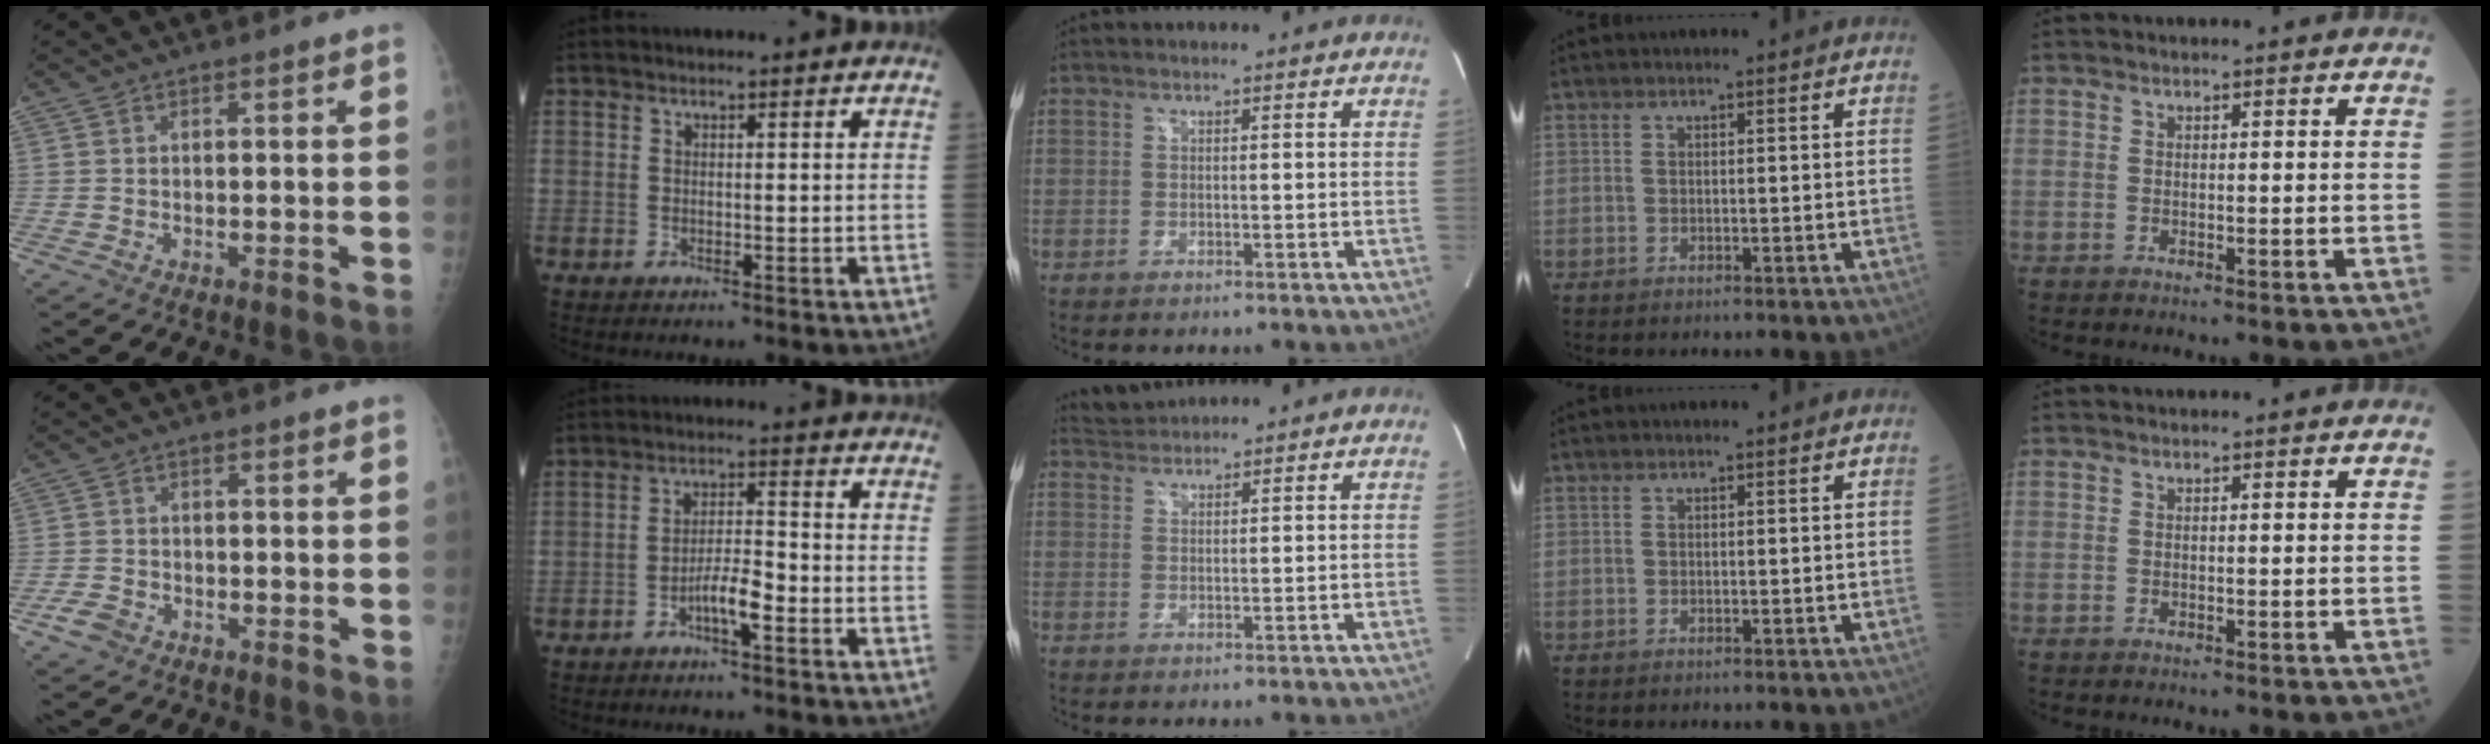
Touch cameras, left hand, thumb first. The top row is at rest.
{"thumb": {"total": 2.9, "force": [-1.8, 1.9, 1.2], "torque": [-0.022, 0.006, -0.033]}, "index": {"total": 4.5, "force": [-2.6, 0.5, 3.6], "torque": [-0.066, 0.001, -0.049]}, "middle": {"total": 2.4, "force": [2.3, -0.3, -0.7], "torque": [-0.003, 0.009, 0.052]}}